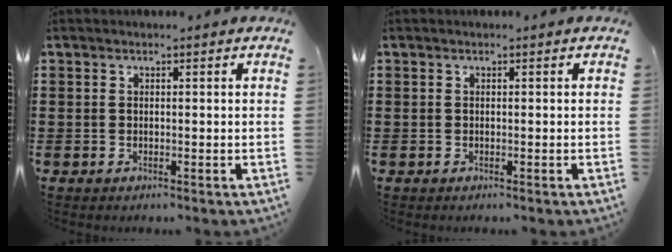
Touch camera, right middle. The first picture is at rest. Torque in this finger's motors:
{"motor_torque": [0.00, 0.00, 0.00, 0.00]}